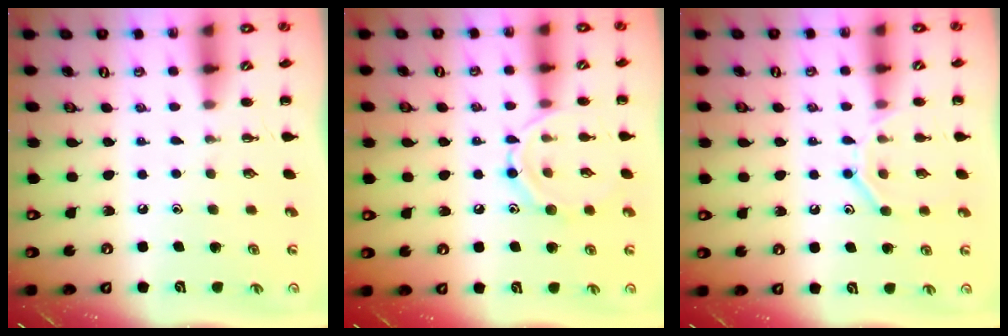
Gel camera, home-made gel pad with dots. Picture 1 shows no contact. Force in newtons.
{"total": 9.5, "press": 9.5, "slide": 0.6}
{"total": 10.4, "press": 10.3, "slide": 1.6}